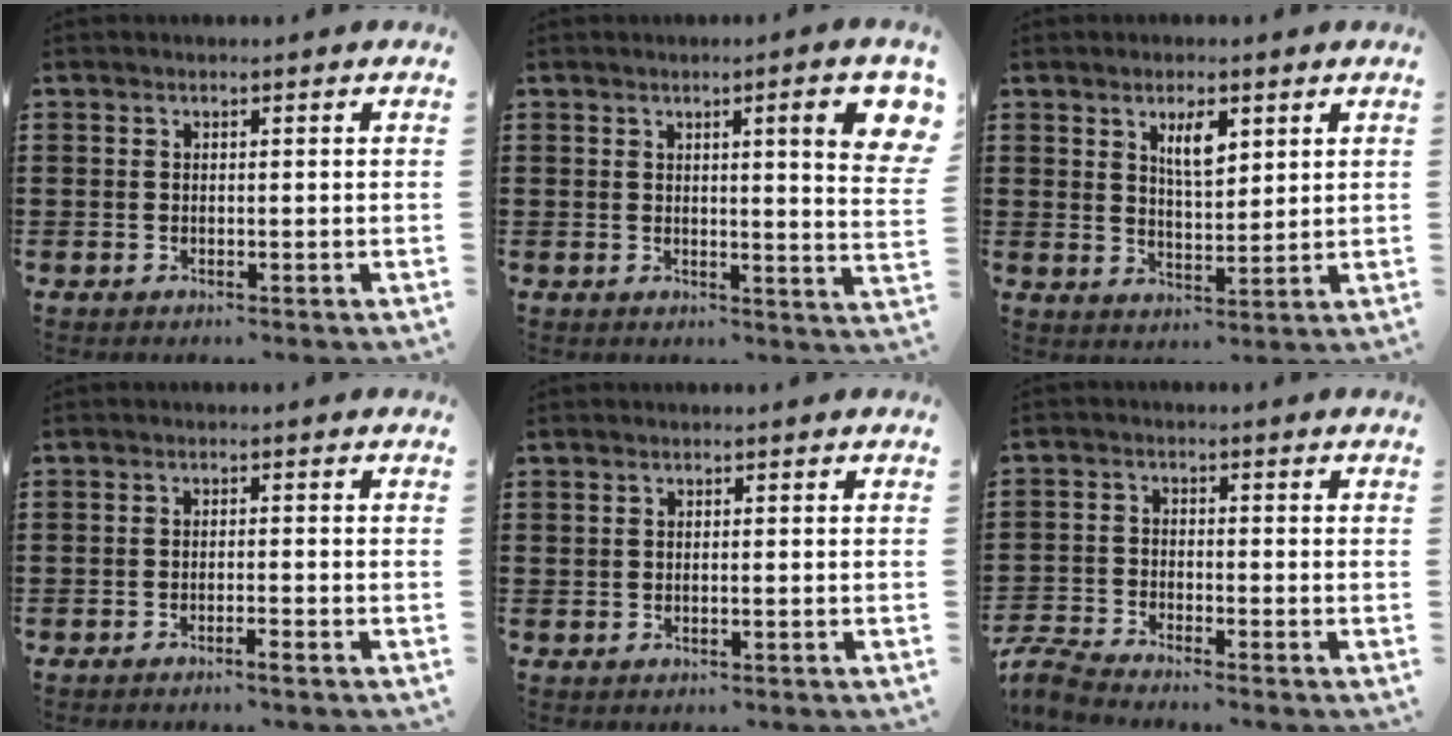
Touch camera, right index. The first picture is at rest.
{"total": 8.0, "force": [3.0, 0.9, 7.3], "torque": [-0.108, -0.006, 0.042]}
{"total": 4.6, "force": [2.4, 1.6, 3.6], "torque": [-0.069, 0.003, 0.038]}
{"total": 1.3, "force": [-1.1, 0.0, 0.7], "torque": [-0.014, -0.002, -0.021]}
{"total": 0.0}
{"total": 3.7, "force": [-3.7, 0.1, 0.6], "torque": [-0.035, -0.008, -0.081]}